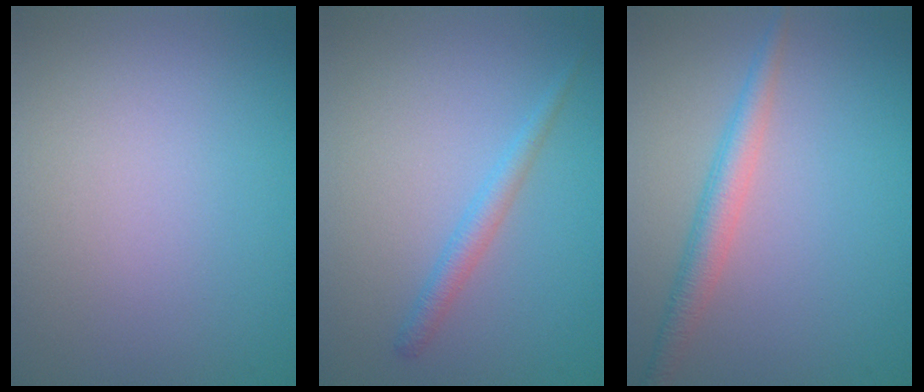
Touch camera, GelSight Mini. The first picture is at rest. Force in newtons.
{"total": 1.7, "press": 1.7, "slide": 0.2}
{"total": 2.6, "press": 2.6, "slide": 0.0}